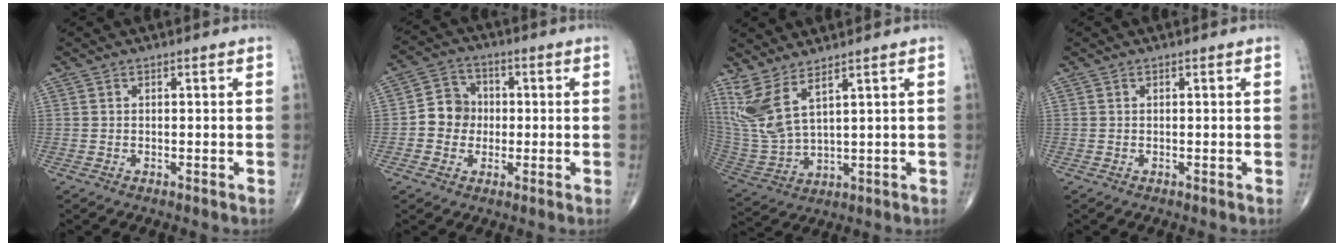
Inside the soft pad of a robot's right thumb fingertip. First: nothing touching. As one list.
[{"total": 7.1, "force": [-0.6, 6.5, 2.9], "torque": [-0.018, 0.019, -0.023]}, {"total": 9.5, "force": [5.6, 2.7, 7.2], "torque": [-0.175, -0.033, 0.137]}, {"total": 0.0}]